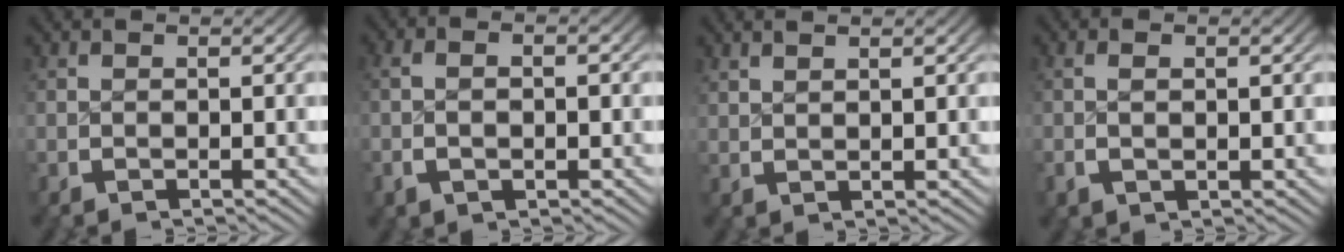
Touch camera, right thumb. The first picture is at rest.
{"total": 2.4, "force": [-0.5, 1.4, 1.9], "torque": [-0.044, 0.001, -0.010]}
{"total": 1.6, "force": [1.5, 0.0, 0.5], "torque": [-0.003, 0.005, 0.033]}
{"total": 1.3, "force": [-0.1, 0.7, 1.0], "torque": [-0.027, -0.003, 0.005]}